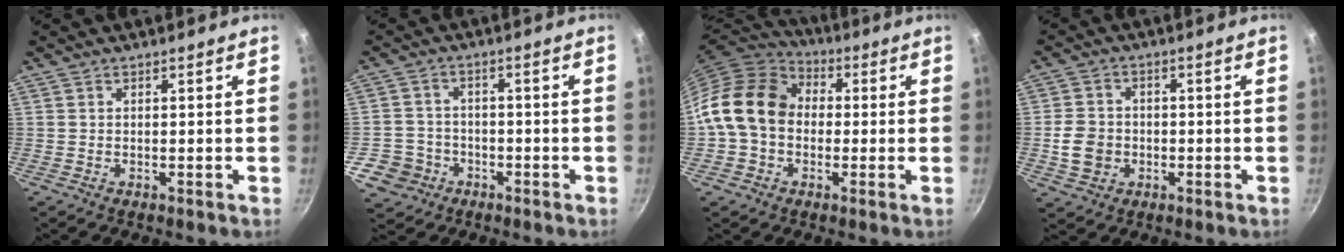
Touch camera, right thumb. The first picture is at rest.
{"total": 5.8, "force": [-2.9, 5.0, 0.9], "torque": [0.001, 0.033, -0.052]}
{"total": 14.8, "force": [0.4, 11.6, 9.1], "torque": [-0.139, 0.032, -0.007]}
{"total": 6.4, "force": [-1.3, 5.5, 3.1], "torque": [-0.045, 0.013, -0.026]}